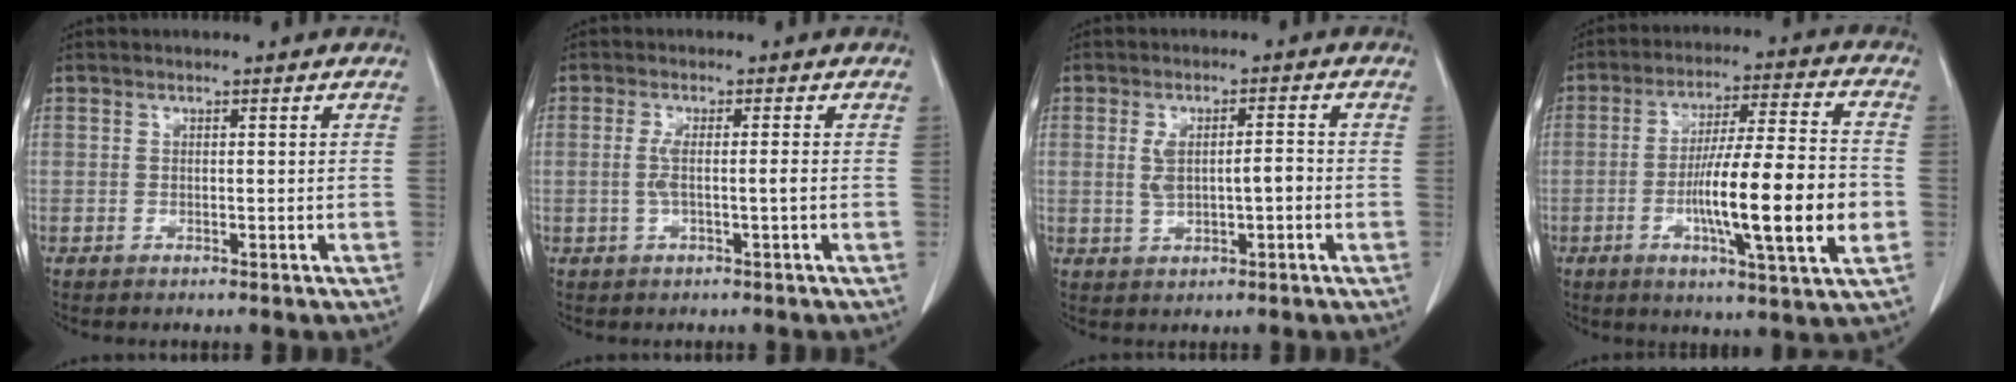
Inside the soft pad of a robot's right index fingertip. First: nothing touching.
{"total": 2.8, "force": [-0.6, -0.1, 2.7], "torque": [-0.057, 0.002, -0.010]}
{"total": 5.0, "force": [-0.4, 1.7, 4.6], "torque": [-0.093, 0.013, 0.000]}
{"total": 16.4, "force": [-3.7, 0.8, 15.9], "torque": [-0.267, -0.007, -0.062]}